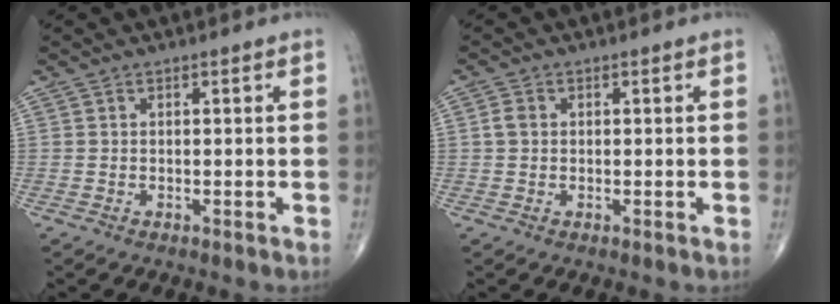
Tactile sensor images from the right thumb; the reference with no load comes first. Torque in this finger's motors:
{"motor_torque": [-0.13, 0.08, 0.15, -0.05, 0.04]}